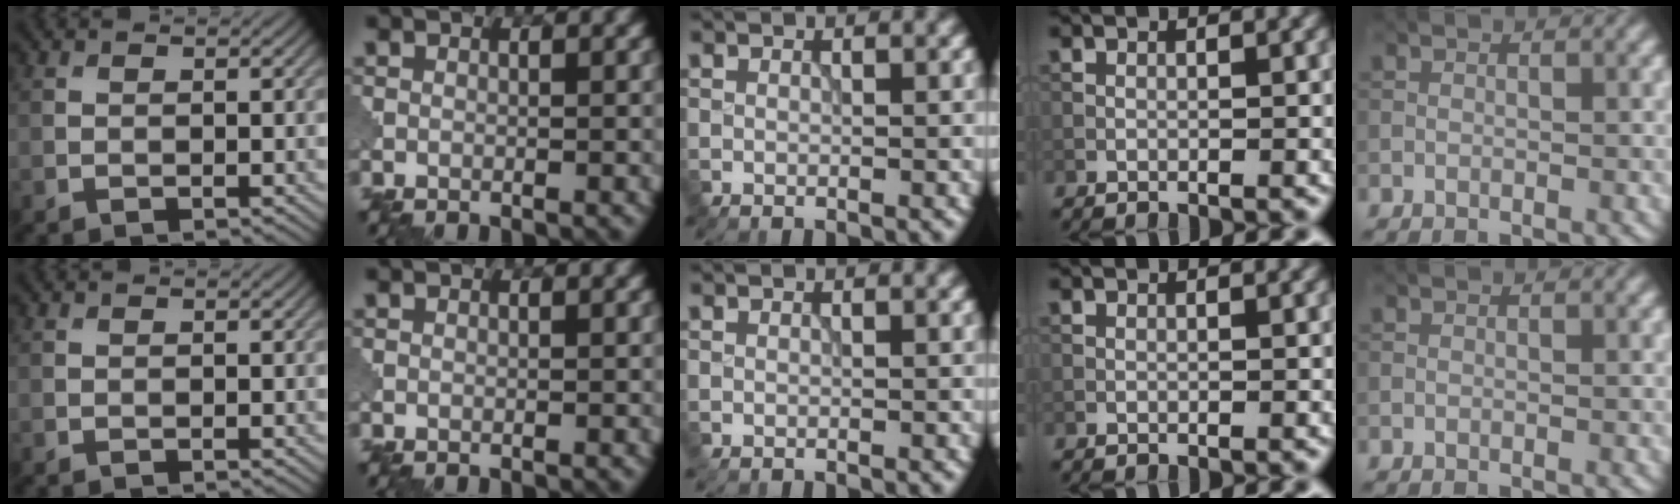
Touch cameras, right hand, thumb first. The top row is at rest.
{}